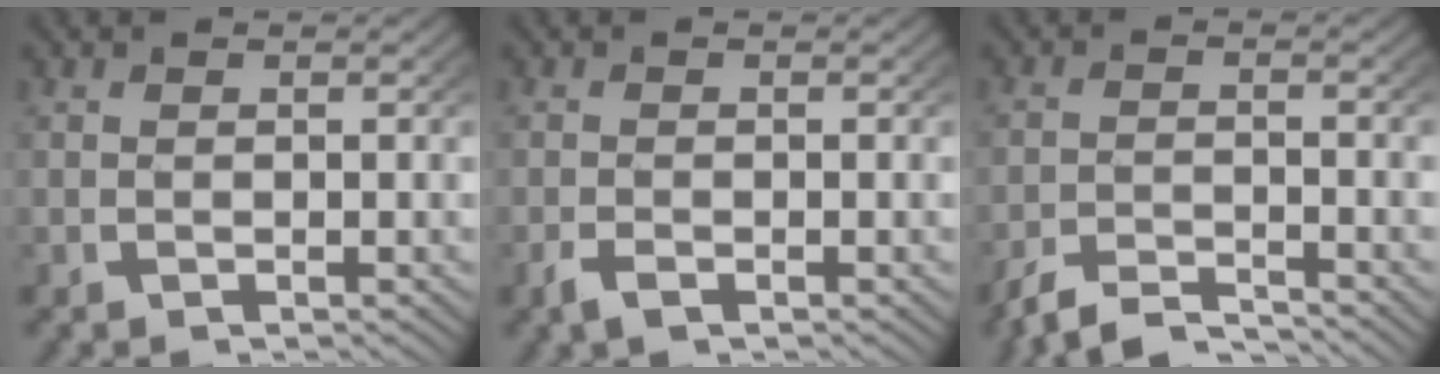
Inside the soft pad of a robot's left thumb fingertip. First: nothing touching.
{"total": 1.3, "force": [-0.9, 0.6, 0.7], "torque": [-0.017, -0.004, -0.018]}
{"total": 3.8, "force": [-3.5, 0.9, 1.1], "torque": [-0.023, -0.007, -0.067]}